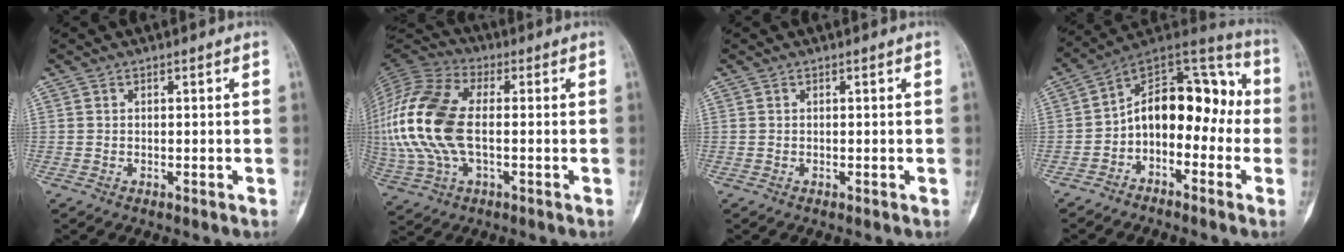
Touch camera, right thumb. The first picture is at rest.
{"total": 19.2, "force": [-0.4, 10.4, 16.1], "torque": [-0.369, 0.013, -0.006]}
{"total": 0.0}
{"total": 15.3, "force": [-2.0, 9.6, 11.8], "torque": [-0.138, 0.073, -0.048]}